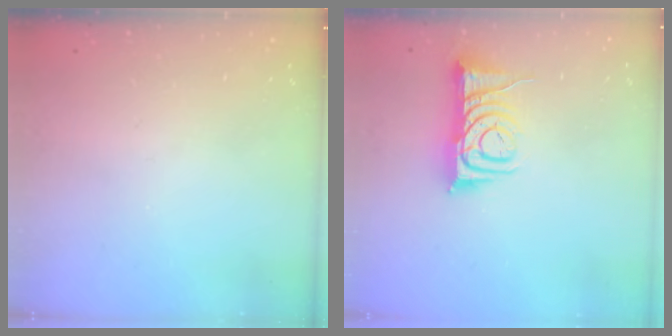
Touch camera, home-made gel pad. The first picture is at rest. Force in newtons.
{"total": 8.4, "press": 8.3, "slide": 1.0}